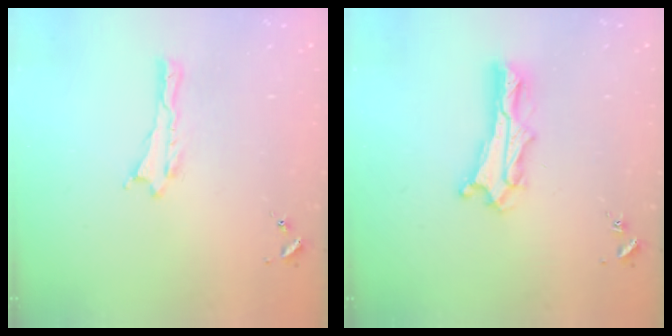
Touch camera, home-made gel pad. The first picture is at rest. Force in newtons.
{"total": 5.2, "press": 5.2, "slide": 0.6}